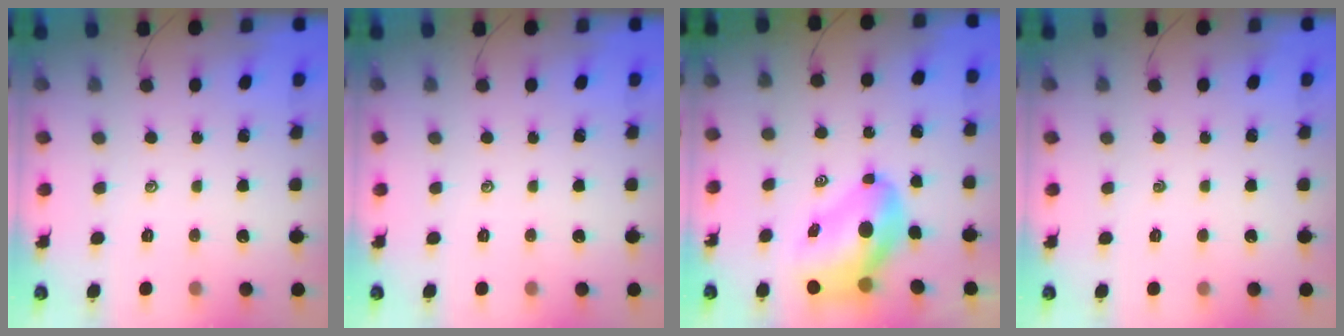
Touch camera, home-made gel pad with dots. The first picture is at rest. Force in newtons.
{"total": 0.0}
{"total": 10.6, "press": 10.2, "slide": 3.0}
{"total": 0.0}